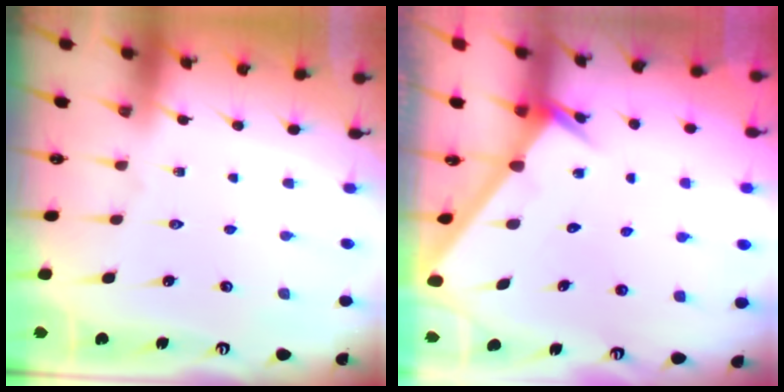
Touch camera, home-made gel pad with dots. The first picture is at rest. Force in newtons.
{"total": 2.6, "press": 2.6, "slide": 0.0}